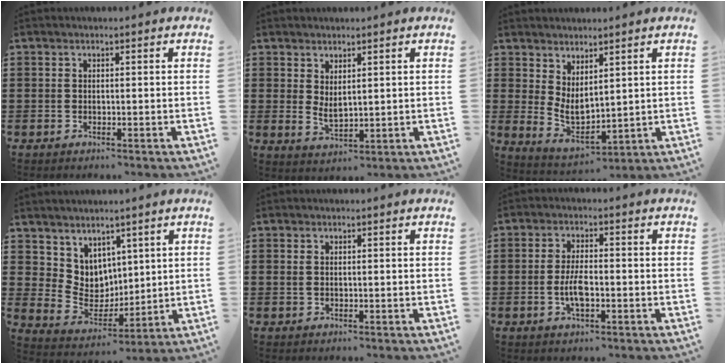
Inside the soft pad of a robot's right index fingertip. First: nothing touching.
{"total": 2.3, "force": [1.2, 1.0, 1.7], "torque": [-0.032, 0.002, 0.023]}
{"total": 3.1, "force": [1.6, 1.4, 2.2], "torque": [-0.049, -0.011, 0.030]}
{"total": 6.0, "force": [4.0, 4.5, -0.1], "torque": [-0.034, -0.025, 0.079]}
{"total": 0.7, "force": [0.2, 0.4, 0.6], "torque": [-0.013, 0.003, 0.002]}
{"total": 4.5, "force": [-1.1, 1.4, 4.1], "torque": [-0.094, -0.006, -0.025]}